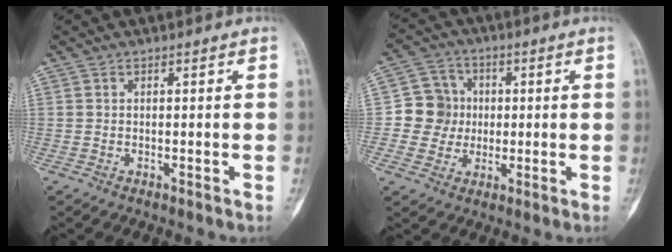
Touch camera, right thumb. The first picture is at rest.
{"total": 8.2, "force": [-0.2, 7.9, 2.1], "torque": [0.011, 0.015, -0.011]}